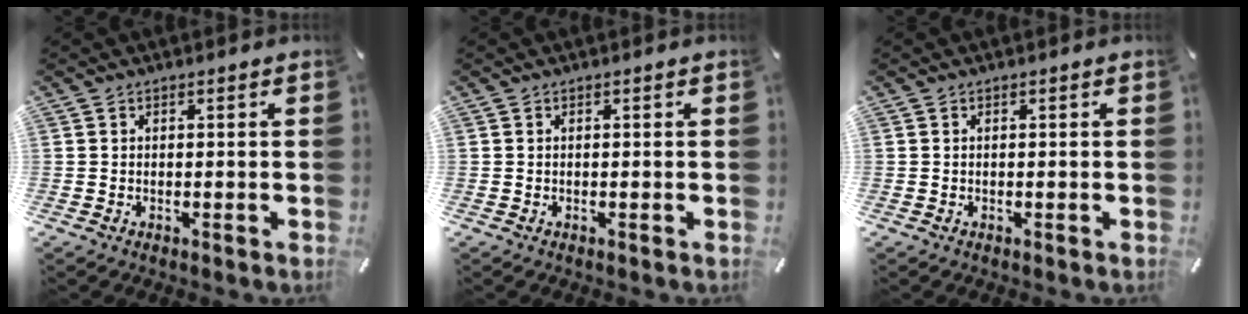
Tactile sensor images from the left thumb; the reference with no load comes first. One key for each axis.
{"total": 0.0}
{"total": 0.0}